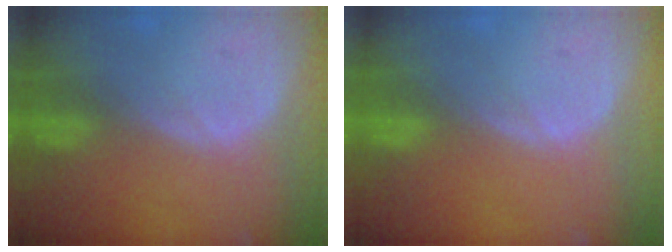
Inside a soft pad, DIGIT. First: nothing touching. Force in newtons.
{"total": 0.0}